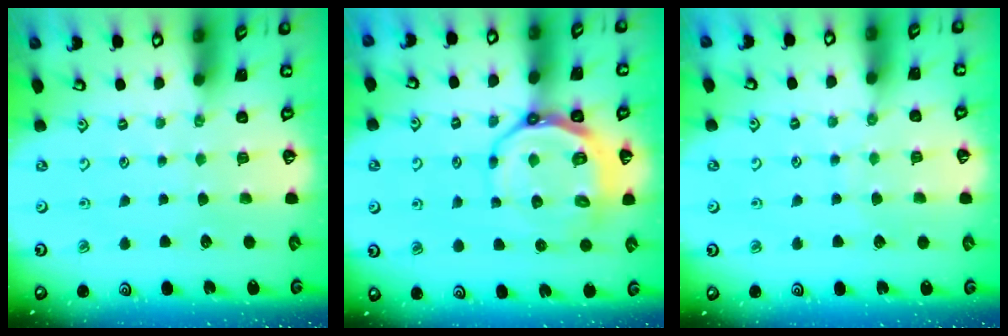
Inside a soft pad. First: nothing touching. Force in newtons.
{"total": 12.7, "press": 12.3, "slide": 3.3}
{"total": 5.4, "press": 5.3, "slide": 0.6}